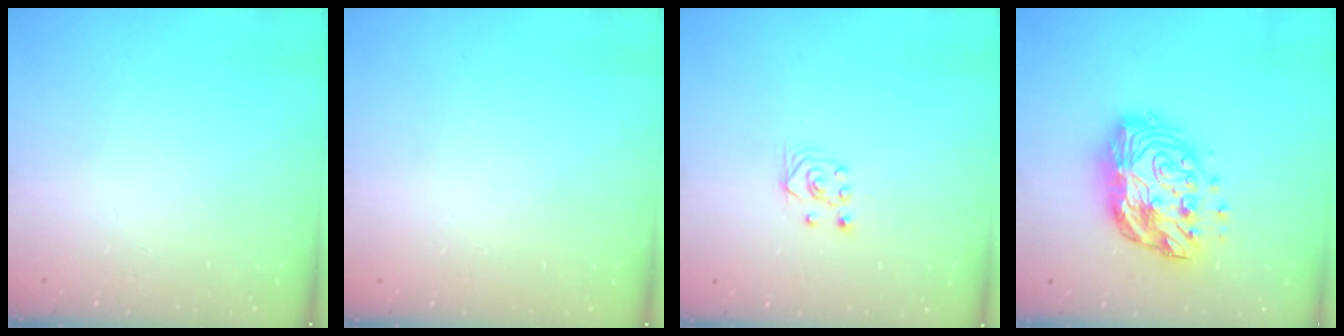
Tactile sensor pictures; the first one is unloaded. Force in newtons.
{"total": 0.0}
{"total": 2.6, "press": 2.5, "slide": 1.0}
{"total": 15.7, "press": 15.6, "slide": 1.2}